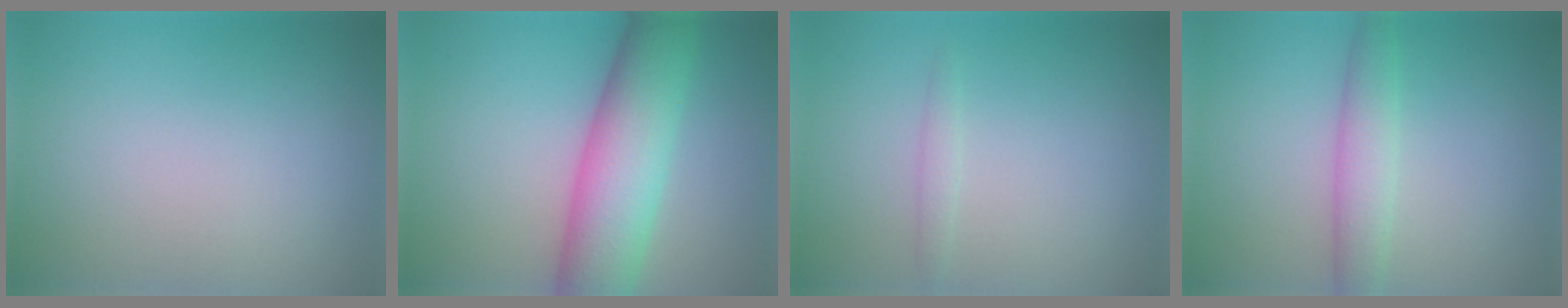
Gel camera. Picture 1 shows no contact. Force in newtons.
{"total": 8.9, "press": 8.9, "slide": 0.2}
{"total": 0.8, "press": 0.8, "slide": 0.0}
{"total": 3.0, "press": 3.0, "slide": 0.1}